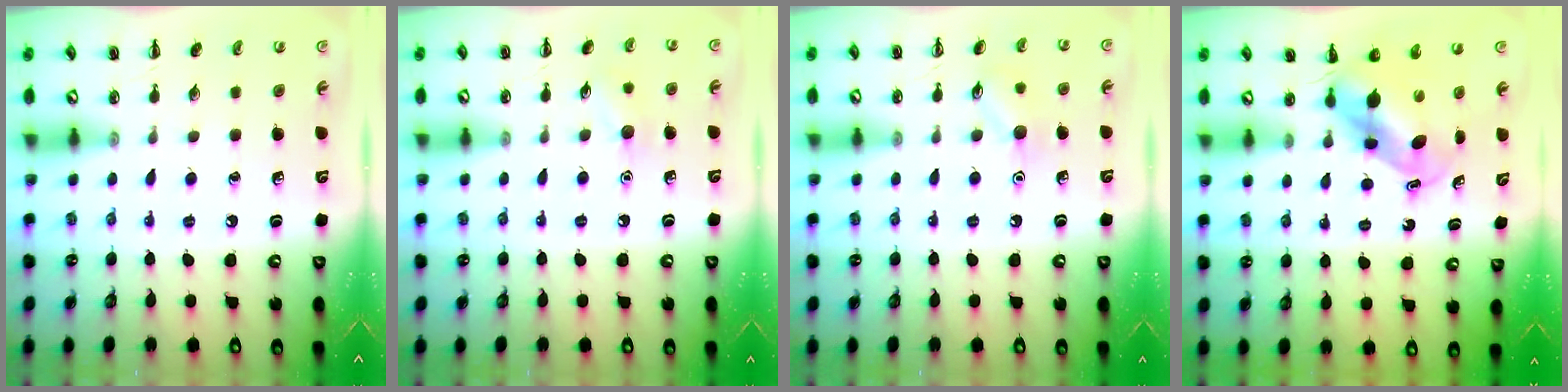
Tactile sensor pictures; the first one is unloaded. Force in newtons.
{"total": 7.2, "press": 7.0, "slide": 1.9}
{"total": 7.9, "press": 7.8, "slide": 1.3}
{"total": 5.4, "press": 5.3, "slide": 0.6}